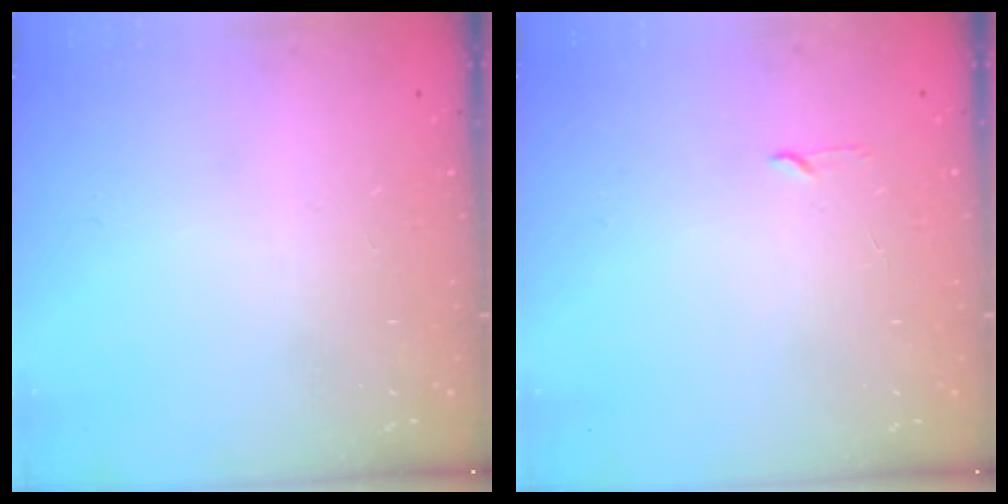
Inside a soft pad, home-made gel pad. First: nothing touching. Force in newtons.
{"total": 2.3, "press": 2.2, "slide": 0.3}